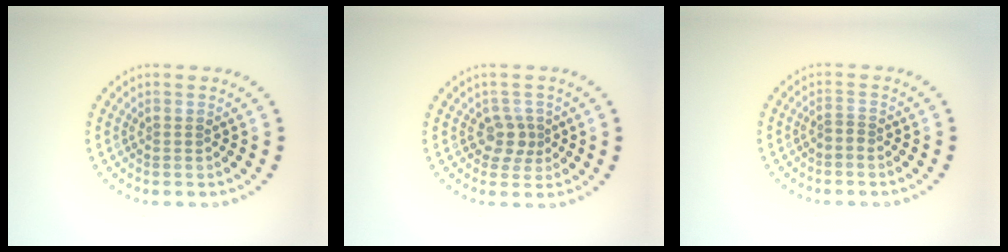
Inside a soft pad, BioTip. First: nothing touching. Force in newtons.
{"total": 1.9, "press": 1.7, "slide": 1.0}
{"total": 0.6, "press": 0.4, "slide": 0.5}